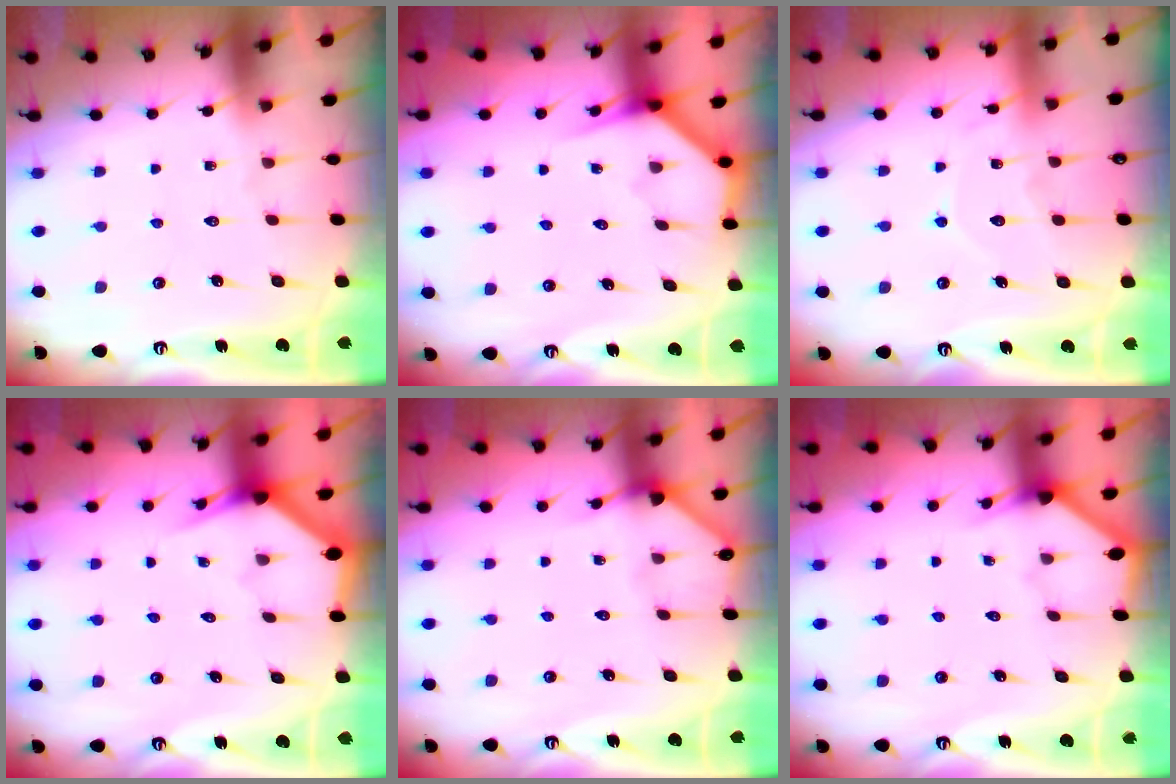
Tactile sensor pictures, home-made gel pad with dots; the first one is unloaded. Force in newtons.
{"total": 3.7, "press": 3.7, "slide": 0.2}
{"total": 8.8, "press": 8.8, "slide": 0.9}
{"total": 2.9, "press": 2.9, "slide": 0.1}
{"total": 3.4, "press": 3.4, "slide": 0.2}
{"total": 2.6, "press": 2.6, "slide": 0.3}